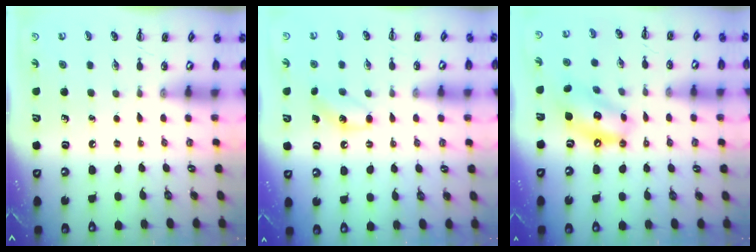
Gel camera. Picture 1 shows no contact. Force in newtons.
{"total": 6.5, "press": 6.2, "slide": 1.9}
{"total": 12.3, "press": 11.9, "slide": 3.1}